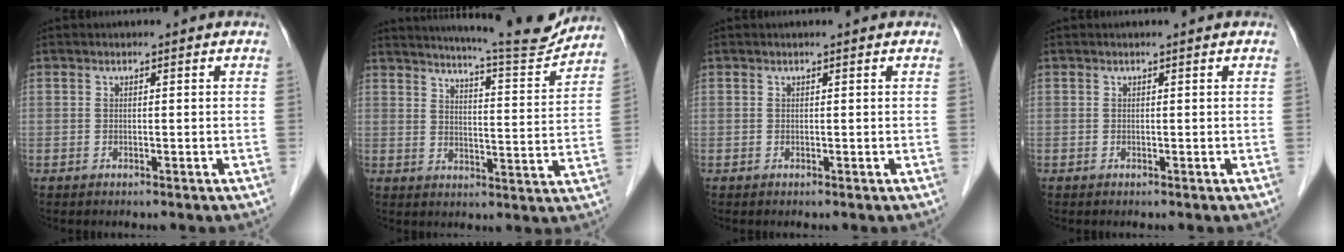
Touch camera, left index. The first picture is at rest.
{"total": 13.7, "force": [12.9, 0.0, 4.6], "torque": [-0.073, -0.032, 0.167]}
{"total": 0.0}
{"total": 0.0}